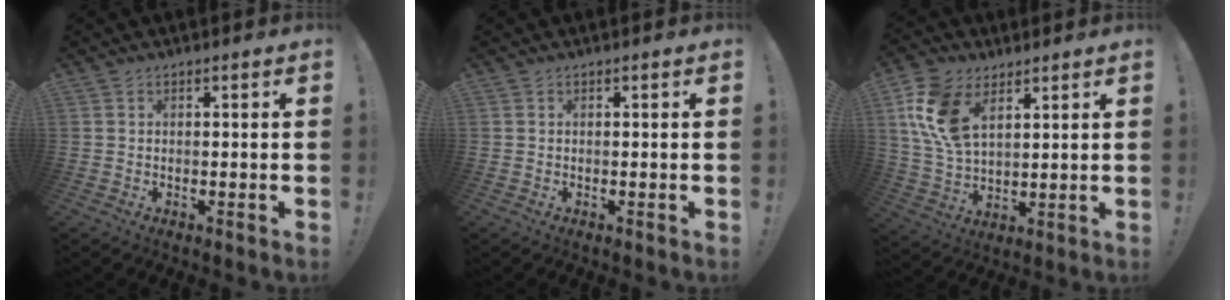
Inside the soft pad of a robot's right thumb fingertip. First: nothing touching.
{"total": 0.0}
{"total": 14.1, "force": [6.5, 8.4, 9.3], "torque": [-0.183, -0.021, 0.124]}